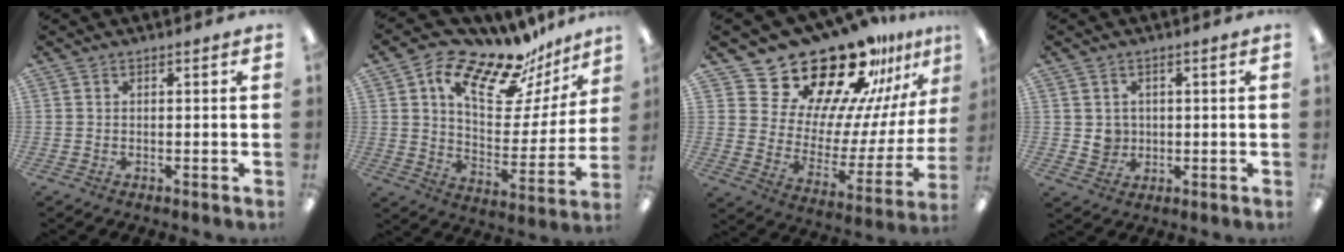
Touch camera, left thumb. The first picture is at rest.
{"total": 18.6, "force": [13.8, 7.4, 9.9], "torque": [-0.159, -0.100, 0.232]}
{"total": 26.0, "force": [21.3, 11.1, 10.0], "torque": [-0.144, -0.166, 0.378]}
{"total": 3.9, "force": [0.7, 3.8, 0.5], "torque": [0.004, -0.001, 0.010]}